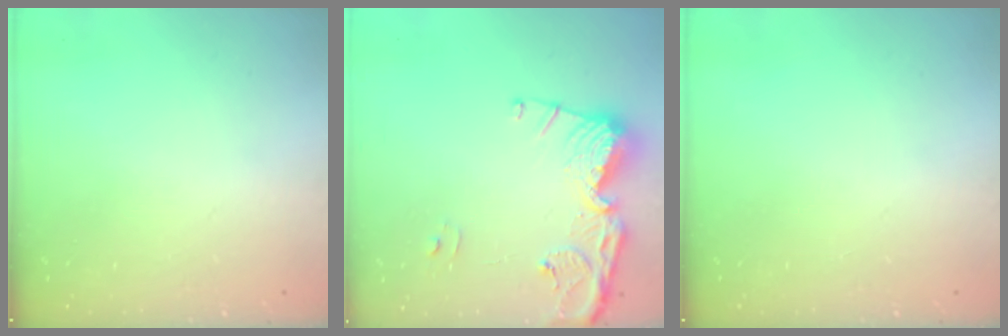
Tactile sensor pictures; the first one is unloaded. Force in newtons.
{"total": 14.8, "press": 14.7, "slide": 1.7}
{"total": 0.0}